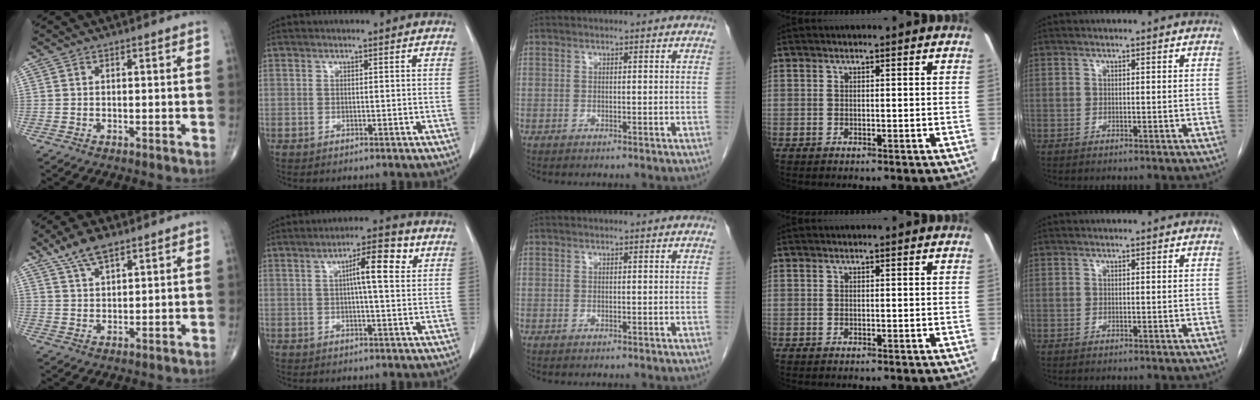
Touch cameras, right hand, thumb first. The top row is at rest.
{"thumb": {"total": 6.5, "force": [4.6, 2.3, 4.0], "torque": [-0.071, -0.016, 0.089]}, "index": {"total": 7.5, "force": [2.3, 1.1, 7.1], "torque": [-0.112, 0.014, 0.032]}}